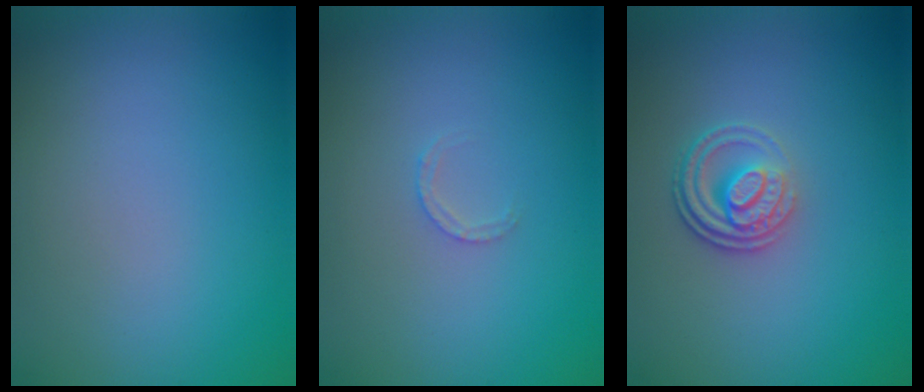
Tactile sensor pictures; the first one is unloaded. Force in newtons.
{"total": 0.9, "press": 0.9, "slide": 0.2}
{"total": 3.0, "press": 2.4, "slide": 1.8}